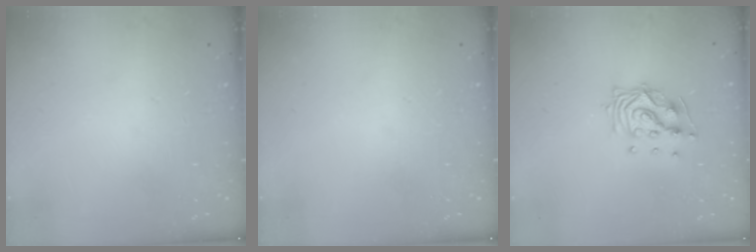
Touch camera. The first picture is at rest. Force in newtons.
{"total": 0.0}
{"total": 11.0, "press": 11.0, "slide": 0.9}